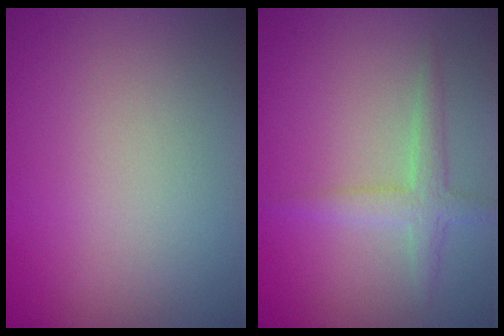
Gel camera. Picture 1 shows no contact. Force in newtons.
{"total": 2.4, "press": 2.4, "slide": 0.1}